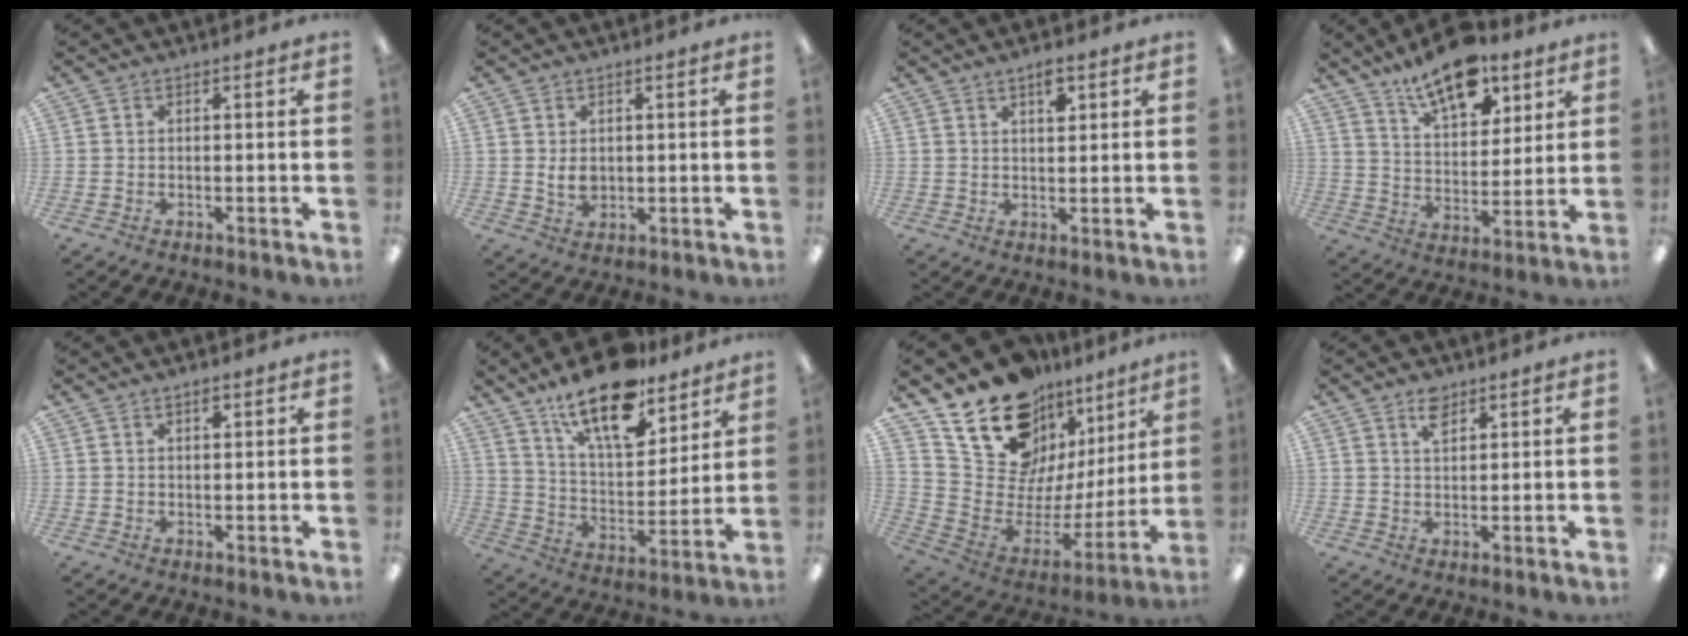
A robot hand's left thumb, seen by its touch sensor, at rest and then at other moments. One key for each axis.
{"total": 3.4, "fx": 0.6, "fy": 2.4, "fz": 2.3, "tx": -0.045, "ty": -0.002, "tz": 0.008}
{"total": 4.1, "fx": 2.5, "fy": 1.8, "fz": 2.6, "tx": -0.025, "ty": -0.008, "tz": 0.037}
{"total": 14.9, "fx": 10.8, "fy": 6.6, "fz": 7.8, "tx": -0.124, "ty": -0.056, "tz": 0.190}
{"total": 1.7, "fx": 1.3, "fy": 0.6, "fz": 0.9, "tx": -0.012, "ty": -0.002, "tz": 0.021}
{"total": 18.8, "fx": 13.8, "fy": 7.4, "fz": 10.4, "tx": -0.172, "ty": -0.078, "tz": 0.236}
{"total": 18.3, "fx": 13.7, "fy": 10.3, "fz": 6.4, "tx": -0.109, "ty": -0.117, "tz": 0.260}
{"total": 4.0, "fx": 2.7, "fy": 2.1, "fz": 2.2, "tx": -0.033, "ty": -0.005, "tz": 0.047}